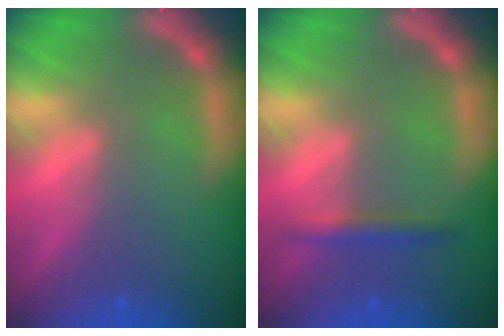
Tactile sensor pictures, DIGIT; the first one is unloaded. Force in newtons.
{"total": 1.9}